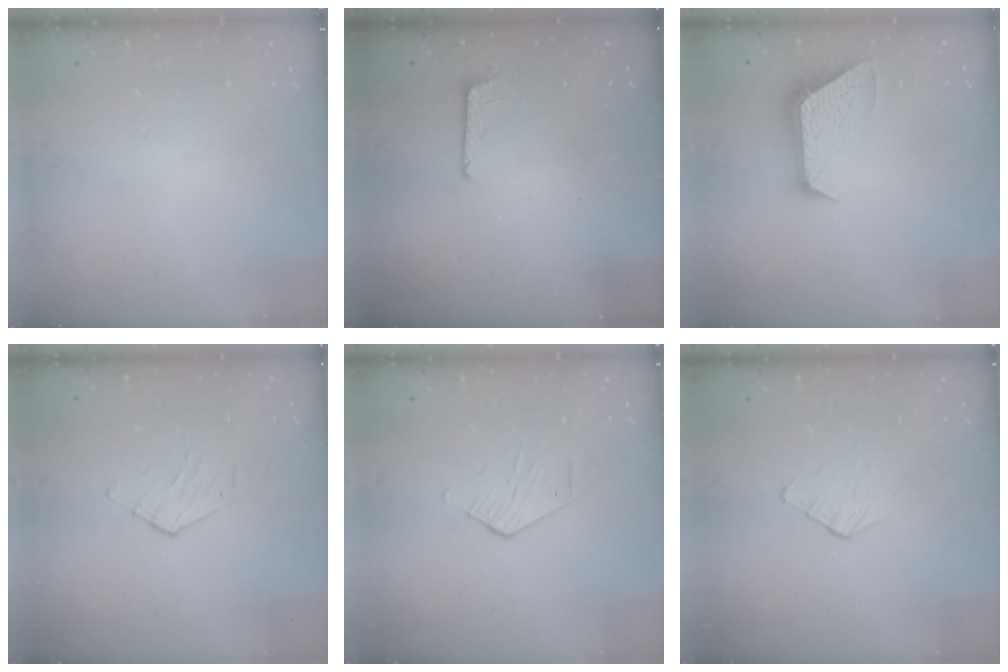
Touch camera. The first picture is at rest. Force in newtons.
{"total": 5.1, "press": 5.0, "slide": 0.4}
{"total": 11.8, "press": 11.8, "slide": 0.8}
{"total": 4.0, "press": 4.0, "slide": 0.4}
{"total": 2.7, "press": 2.7, "slide": 0.3}
{"total": 3.5, "press": 3.4, "slide": 0.3}